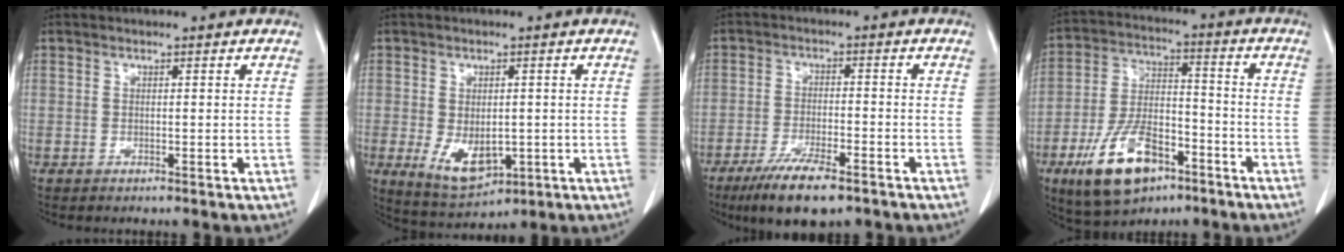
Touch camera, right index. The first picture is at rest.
{"total": 7.6, "force": [-1.6, 4.2, 6.1], "torque": [-0.110, -0.013, -0.006]}
{"total": 9.7, "force": [-6.8, 2.0, 6.7], "torque": [-0.118, -0.019, -0.109]}
{"total": 13.9, "force": [-7.7, 6.3, 9.7], "torque": [-0.193, 0.004, -0.130]}